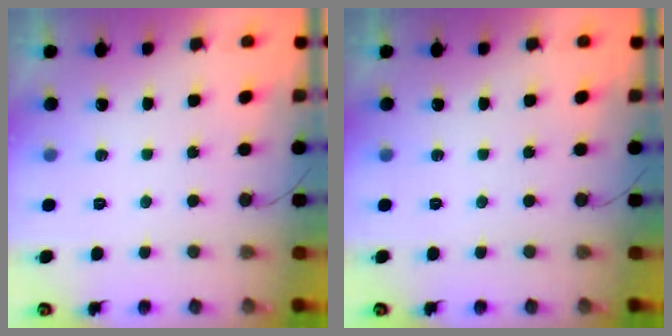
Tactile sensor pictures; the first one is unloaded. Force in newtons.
{"total": 0.0}